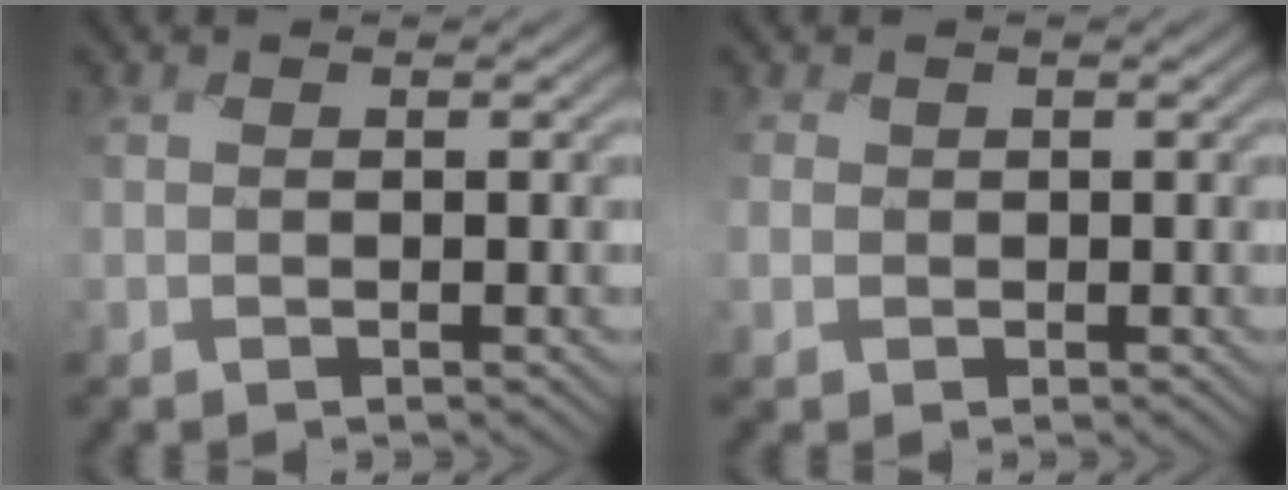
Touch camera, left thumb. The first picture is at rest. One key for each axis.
{"total": 1.3, "fx": 0.0, "fy": 1.0, "fz": -0.8, "tx": 0.008, "ty": -0.004, "tz": -0.009}